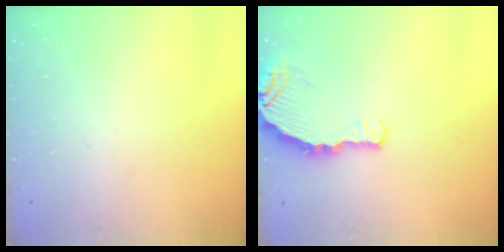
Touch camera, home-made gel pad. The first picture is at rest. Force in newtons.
{"total": 9.2, "press": 8.4, "slide": 3.8}